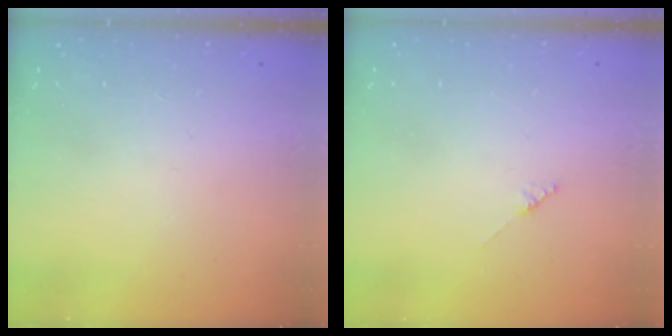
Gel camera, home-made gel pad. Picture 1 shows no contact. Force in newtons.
{"total": 1.8, "press": 1.7, "slide": 0.3}